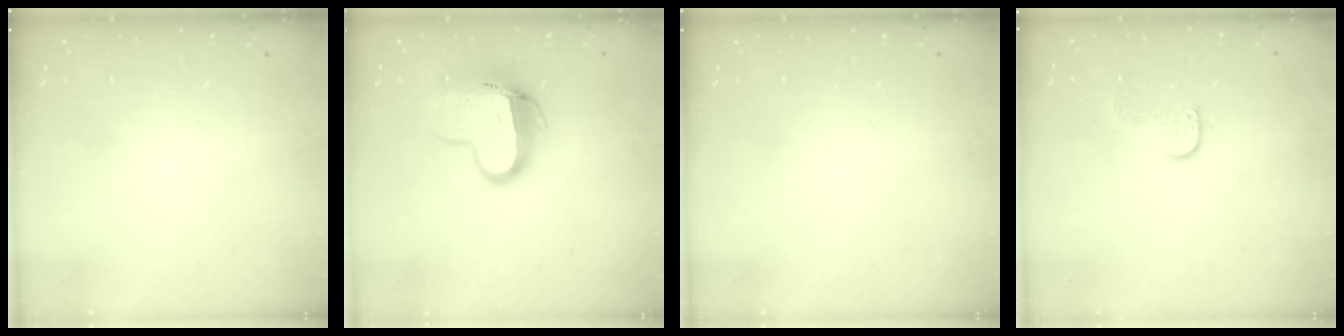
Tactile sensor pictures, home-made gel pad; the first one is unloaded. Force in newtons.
{"total": 12.4, "press": 12.4, "slide": 1.2}
{"total": 0.0}
{"total": 6.1, "press": 6.1, "slide": 0.2}